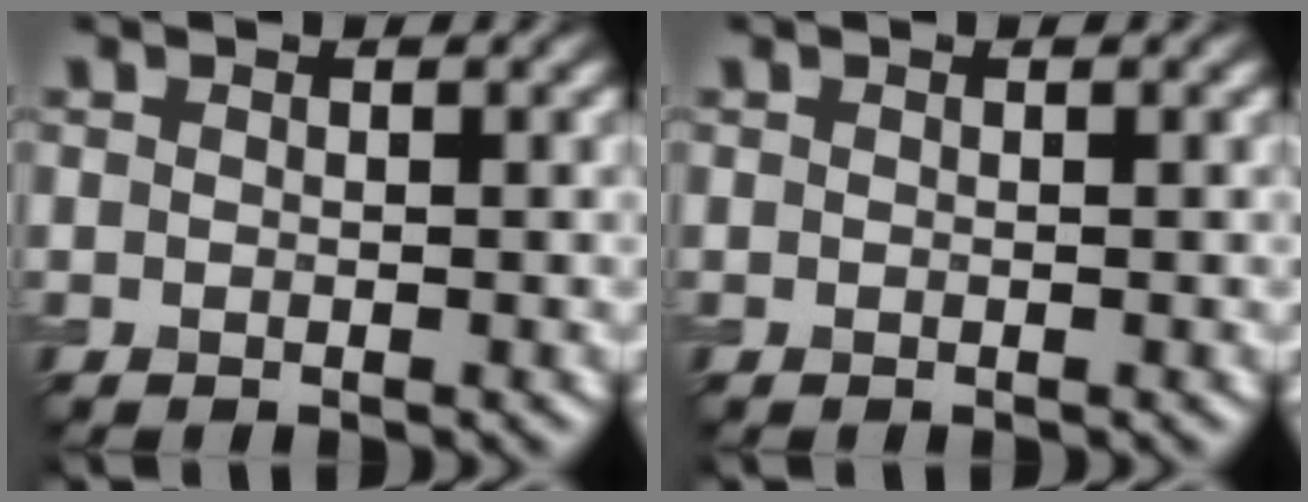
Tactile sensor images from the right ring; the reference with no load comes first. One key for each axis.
{"total": 0.0}